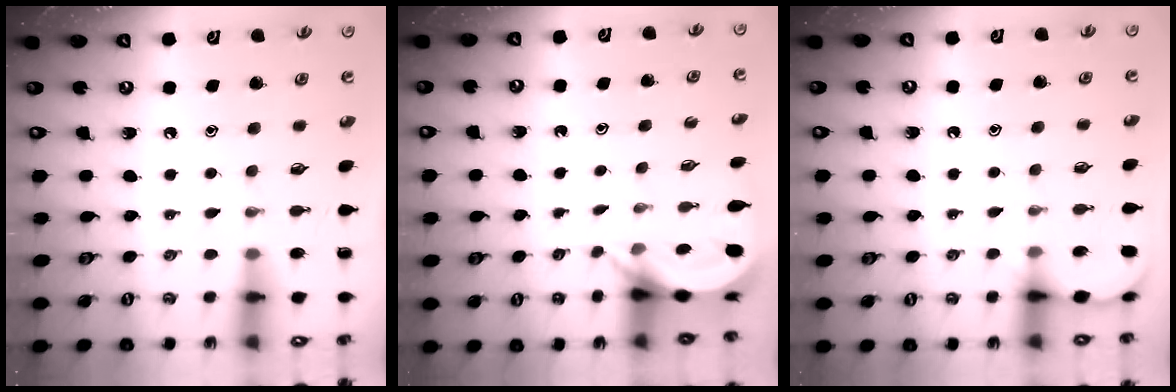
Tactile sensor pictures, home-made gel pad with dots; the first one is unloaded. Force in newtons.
{"total": 4.3, "press": 4.3, "slide": 0.2}
{"total": 4.2, "press": 4.2, "slide": 0.4}